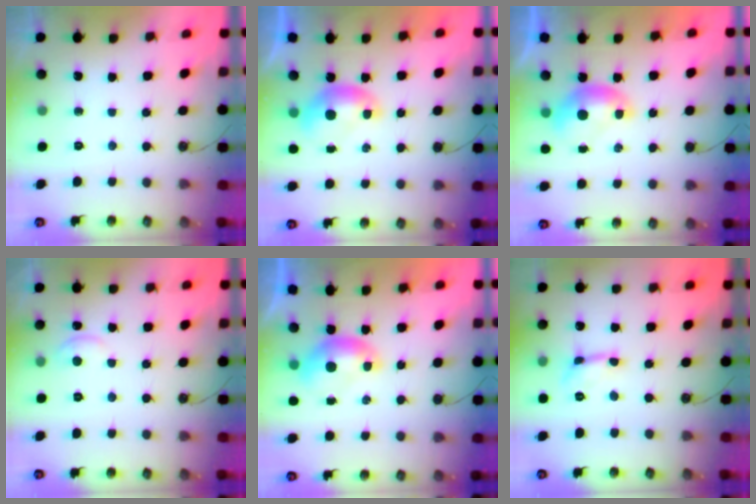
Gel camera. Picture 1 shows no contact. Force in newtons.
{"total": 0.0}
{"total": 0.0}
{"total": 2.5, "press": 2.5, "slide": 0.2}
{"total": 0.0}
{"total": 0.0}